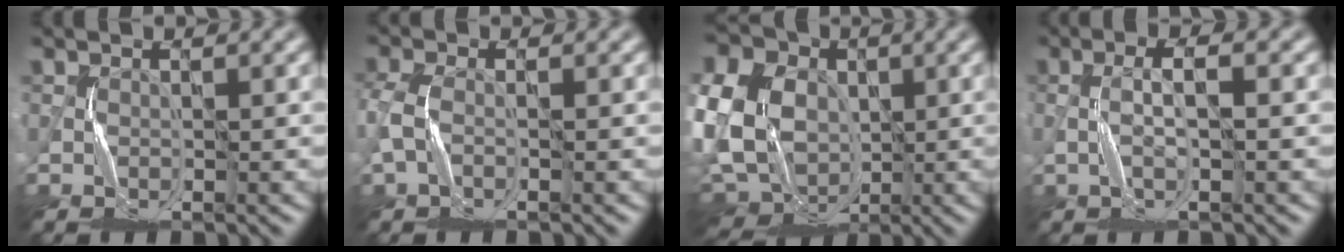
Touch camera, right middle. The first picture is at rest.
{"total": 2.5, "force": [-0.6, 1.6, 1.8], "torque": [-0.054, -0.001, -0.021]}
{"total": 14.1, "force": [-0.1, 11.3, 8.5], "torque": [-0.195, -0.004, -0.013]}
{"total": 2.0, "force": [0.0, 0.3, 2.0], "torque": [-0.040, 0.006, -0.002]}